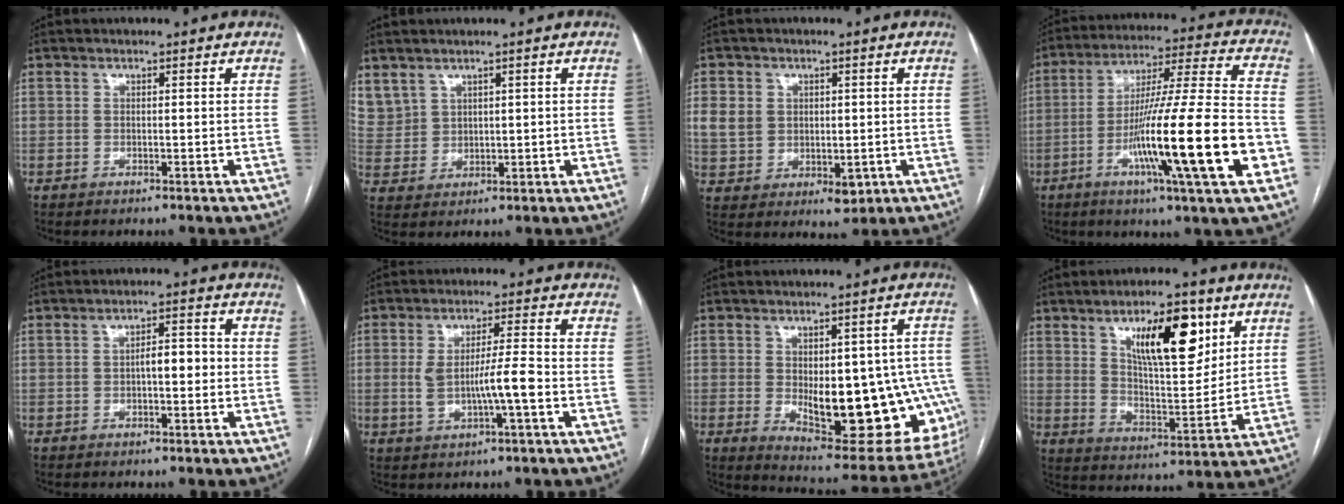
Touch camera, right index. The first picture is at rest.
{"total": 8.5, "force": [5.1, 6.4, 2.5], "torque": [-0.083, 0.019, 0.124]}
{"total": 9.6, "force": [1.1, 8.0, 5.1], "torque": [-0.110, 0.002, 0.041]}
{"total": 22.0, "force": [-7.0, 0.1, 20.9], "torque": [-0.331, -0.018, -0.119]}
{"total": 2.3, "force": [-0.2, 1.1, 2.0], "torque": [-0.027, 0.009, -0.004]}
{"total": 6.8, "force": [-1.1, 0.8, 6.7], "torque": [-0.125, 0.006, -0.017]}
{"total": 20.4, "force": [-3.3, 9.4, 17.8], "torque": [-0.172, 0.015, -0.014]}
{"total": 14.0, "force": [6.9, 4.5, 11.4], "torque": [-0.181, 0.002, 0.119]}